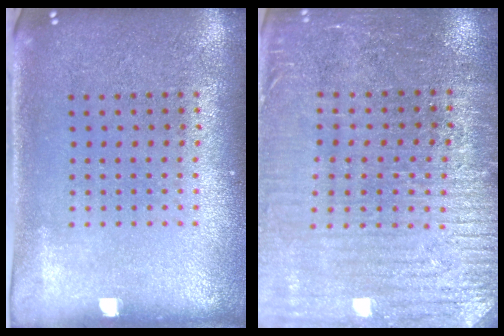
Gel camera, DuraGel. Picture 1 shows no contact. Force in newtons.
{"total": 3.1, "press": 3.0, "slide": 0.9}